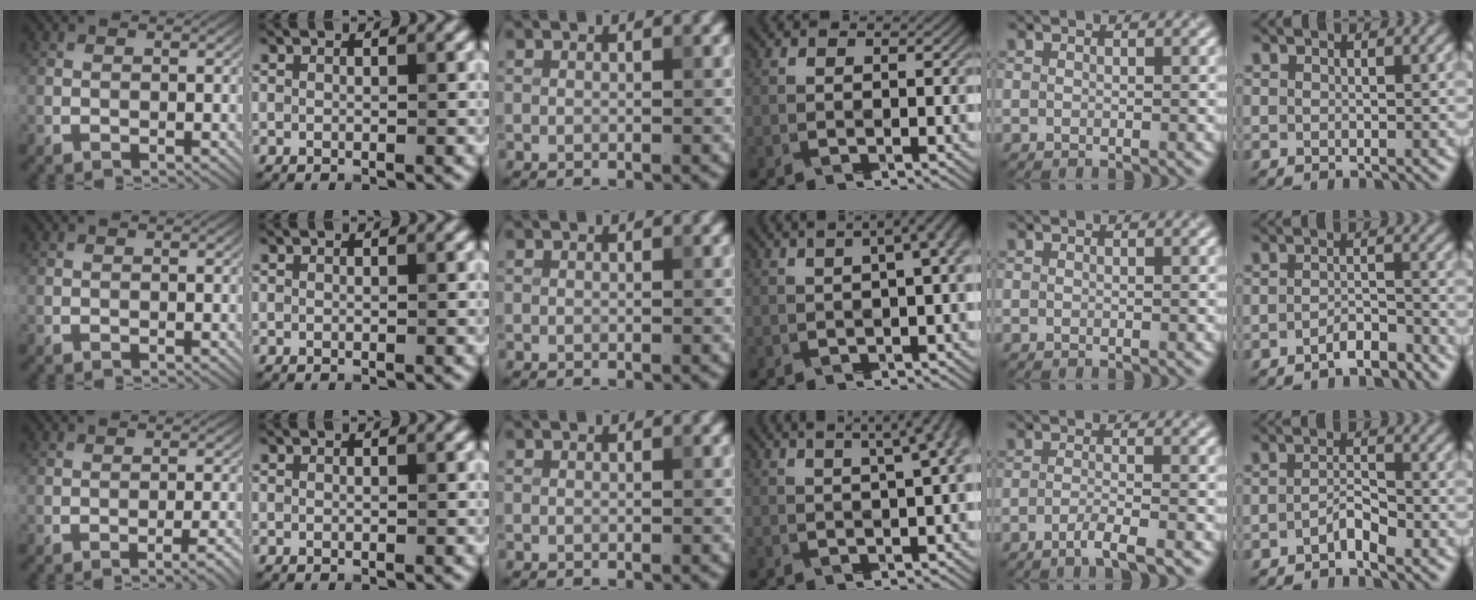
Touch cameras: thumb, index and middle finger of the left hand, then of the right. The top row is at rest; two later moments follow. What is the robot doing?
{"motion": "pour", "object": "sugar"}